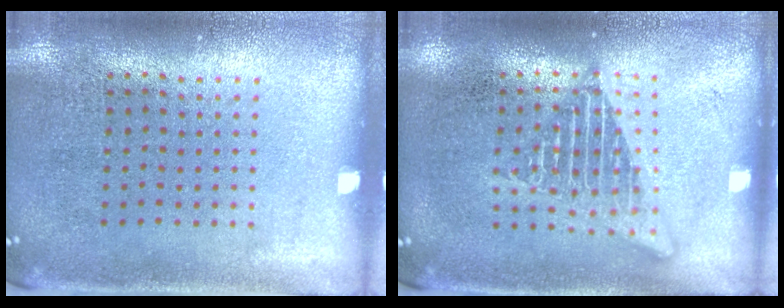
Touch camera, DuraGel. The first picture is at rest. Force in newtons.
{"total": 2.5, "press": 2.5, "slide": 0.2}